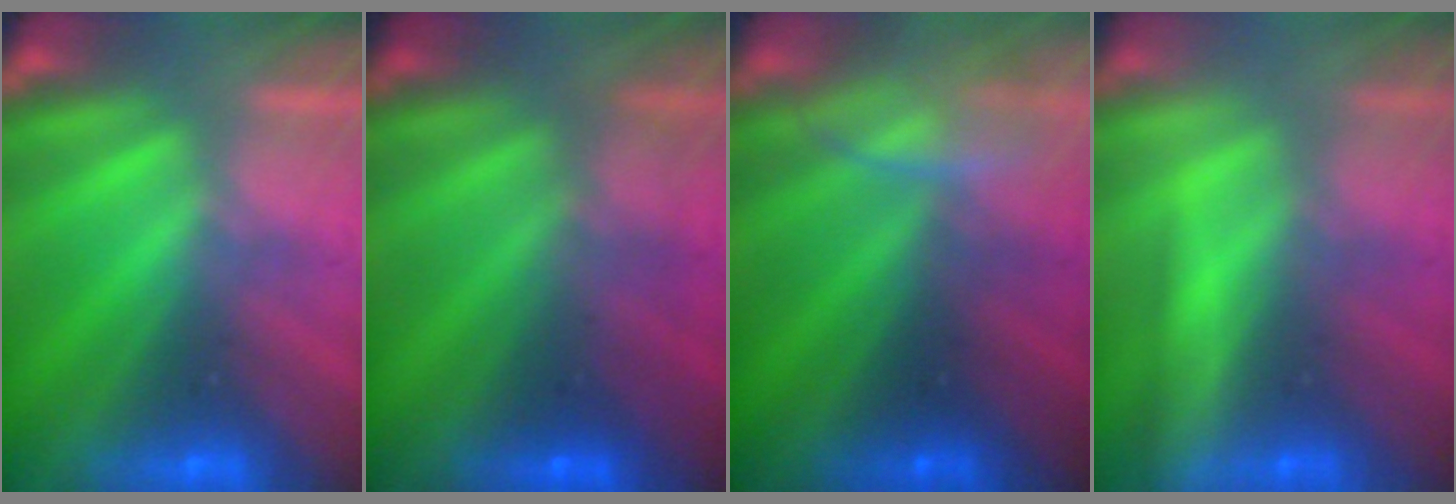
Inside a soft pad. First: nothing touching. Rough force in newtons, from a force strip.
{"total": 2.8}
{"total": 2.8}
{"total": 2.3}